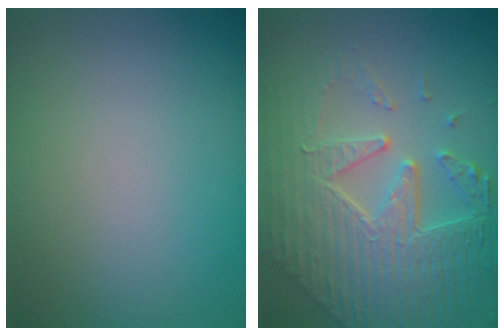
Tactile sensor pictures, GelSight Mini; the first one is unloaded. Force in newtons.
{"total": 8.2, "press": 5.9, "slide": 5.6}